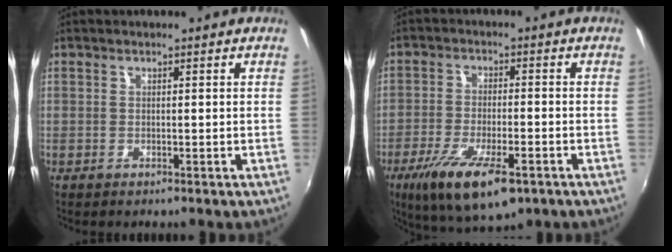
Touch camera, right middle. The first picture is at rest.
{"total": 13.7, "force": [-7.8, 4.3, 10.4], "torque": [-0.208, -0.041, -0.132]}